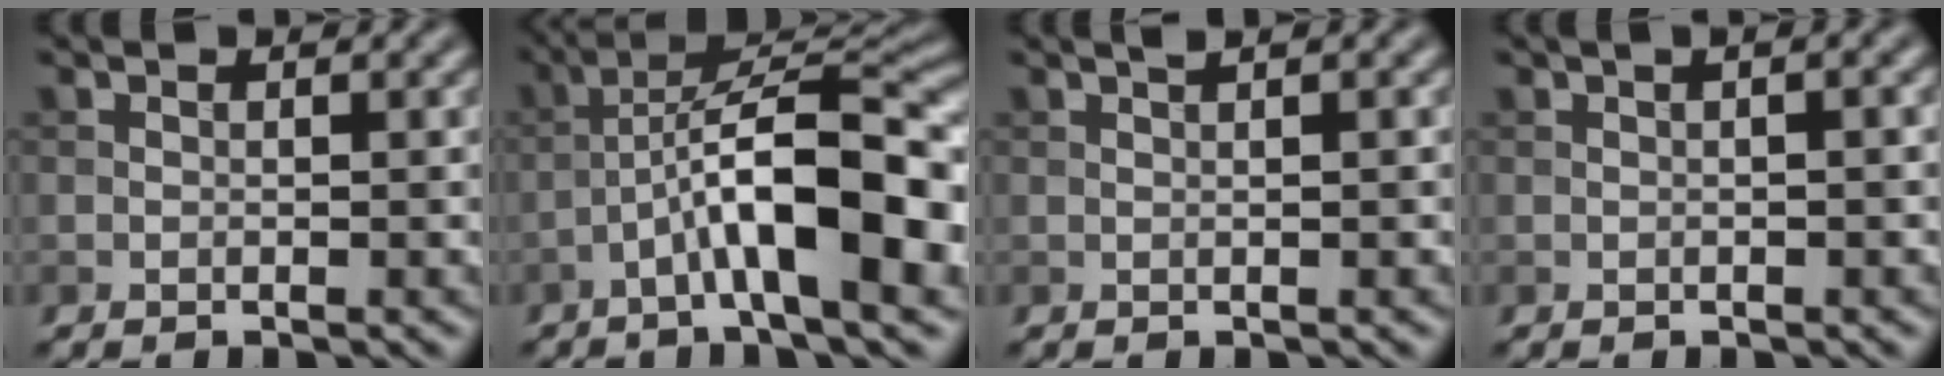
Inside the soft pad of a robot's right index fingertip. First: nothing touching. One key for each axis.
{"total": 11.0, "fx": -3.4, "fy": 2.7, "fz": 10.0, "tx": -0.162, "ty": 0.028, "tz": -0.057}
{"total": 1.8, "fx": 0.9, "fy": 0.5, "fz": 1.5, "tx": -0.017, "ty": -0.001, "tz": 0.006}
{"total": 2.7, "fx": 0.8, "fy": 0.9, "fz": 2.4, "tx": -0.019, "ty": 0.002, "tz": 0.000}